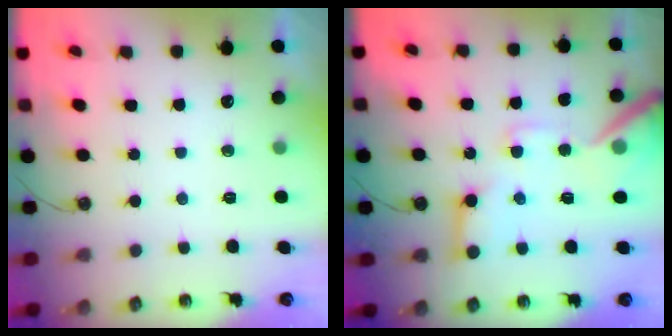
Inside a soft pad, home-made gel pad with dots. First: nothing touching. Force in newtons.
{"total": 15.0, "press": 14.8, "slide": 2.1}